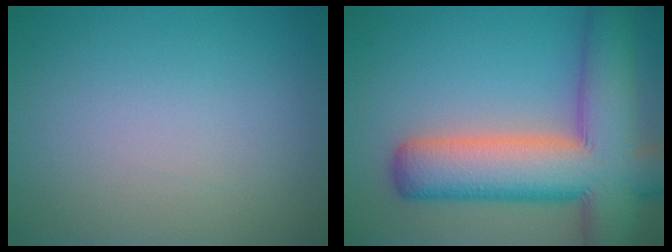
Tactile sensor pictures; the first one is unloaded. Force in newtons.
{"total": 12.8, "press": 12.8, "slide": 0.8}